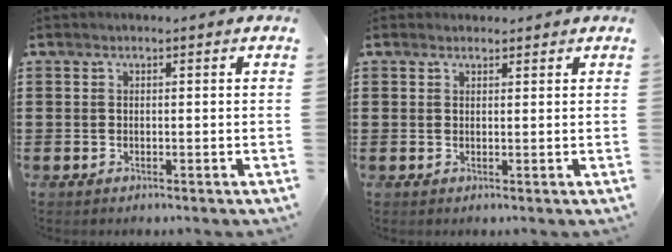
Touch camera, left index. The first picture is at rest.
{"total": 1.1, "force": [1.1, 0.4, 0.1], "torque": [-0.004, 0.002, 0.021]}